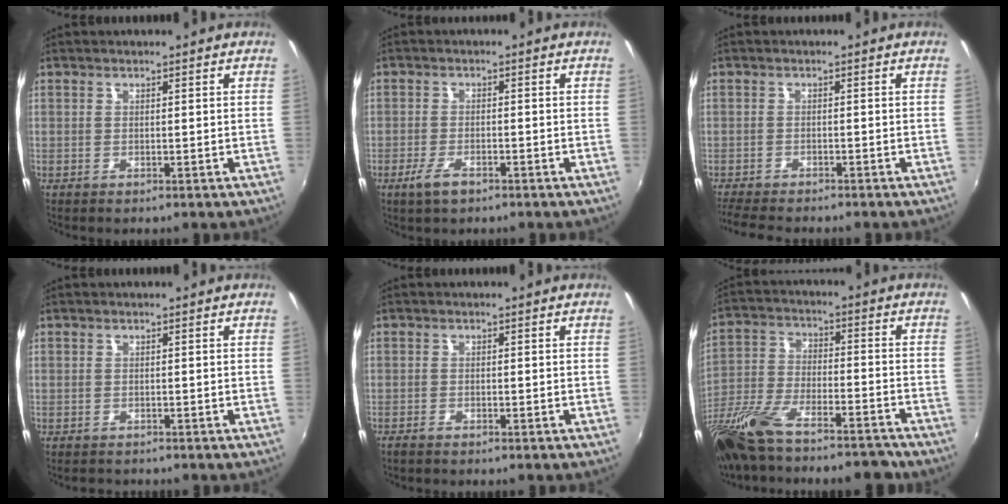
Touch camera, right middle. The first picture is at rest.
{"total": 3.8, "force": [-2.5, 1.3, 2.5], "torque": [-0.061, -0.007, -0.049]}
{"total": 6.4, "force": [-5.9, 0.9, 2.4], "torque": [-0.067, -0.023, -0.101]}
{"total": 1.4, "force": [-1.3, 0.7, 0.0], "torque": [-0.005, -0.003, -0.022]}
{"total": 1.8, "force": [-1.6, 0.4, 0.7], "torque": [-0.021, -0.006, -0.032]}
{"total": 22.3, "force": [-17.7, 6.3, 11.9], "torque": [-0.253, -0.050, -0.297]}